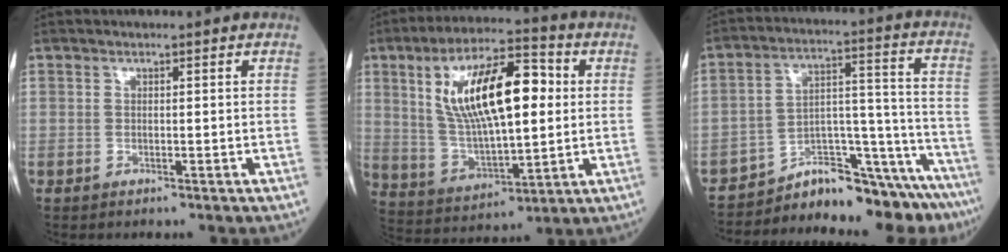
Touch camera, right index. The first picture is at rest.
{"total": 17.8, "force": [4.1, 5.8, 16.3], "torque": [-0.303, 0.023, 0.075]}
{"total": 15.2, "force": [-14.8, 0.9, 3.6], "torque": [-0.024, 0.062, -0.219]}